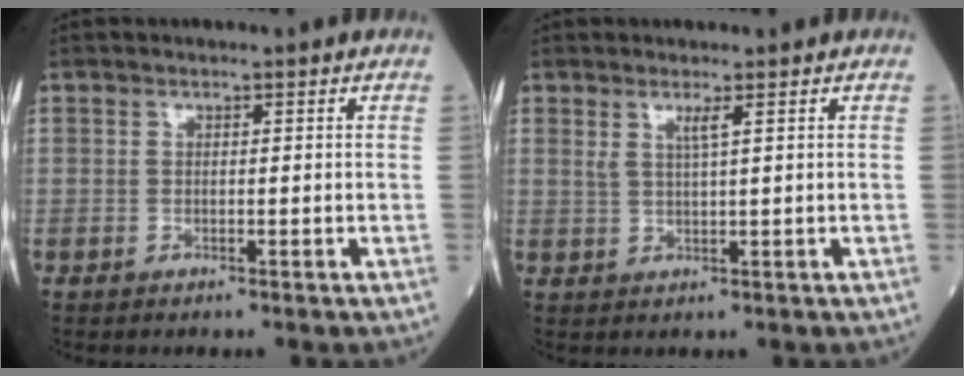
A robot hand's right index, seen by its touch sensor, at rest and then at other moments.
{"total": 2.0, "force": [1.1, -0.3, 1.7], "torque": [-0.037, -0.006, 0.023]}